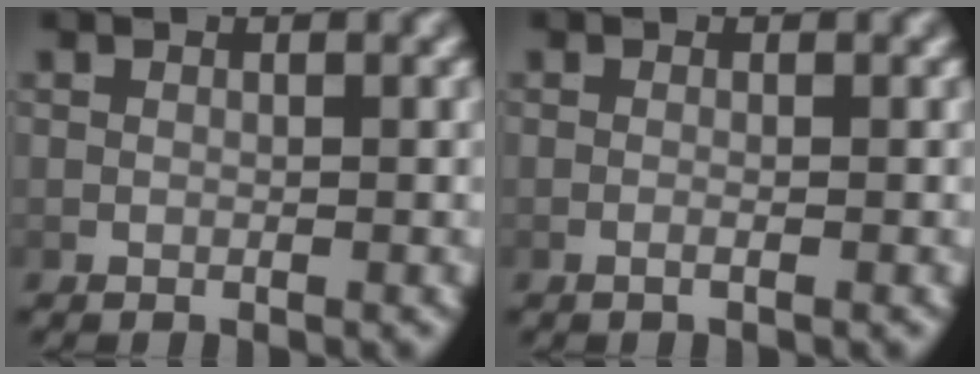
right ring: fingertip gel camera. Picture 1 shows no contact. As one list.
[{"total": 0.7, "force": [-0.5, 0.0, 0.5], "torque": [-0.014, -0.003, -0.008]}]